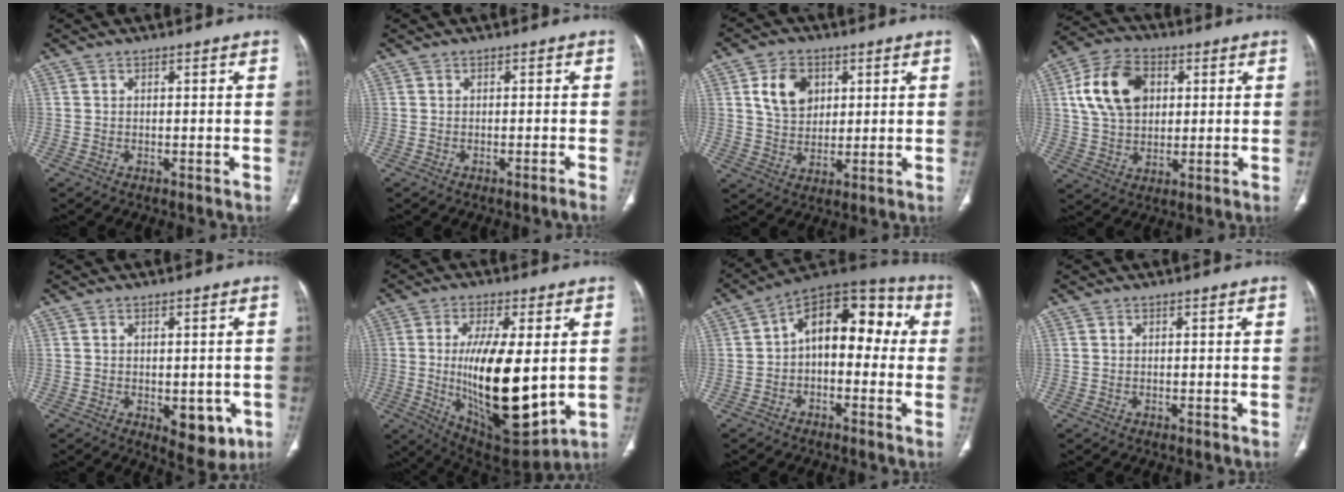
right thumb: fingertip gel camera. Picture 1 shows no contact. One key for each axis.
{"total": 1.3, "fx": -1.0, "fy": -0.4, "fz": 0.7, "tx": -0.017, "ty": 0.008, "tz": -0.011}
{"total": 8.7, "fx": 3.0, "fy": 6.4, "fz": 5.0, "tx": -0.061, "ty": -0.012, "tz": 0.058}
{"total": 13.8, "fx": 3.5, "fy": 9.7, "fz": 9.2, "tx": -0.149, "ty": 0.007, "tz": 0.061}
{"total": 7.5, "fx": -2.2, "fy": 4.1, "fz": 5.9, "tx": -0.047, "ty": -0.004, "tz": -0.015}
{"total": 21.0, "fx": -0.5, "fy": 7.7, "fz": 19.5, "tx": -0.323, "ty": -0.032, "tz": 0.012}
{"total": 14.8, "fx": 0.6, "fy": 8.9, "fz": 11.8, "tx": -0.126, "ty": 0.056, "tz": -0.009}
{"total": 0.0}